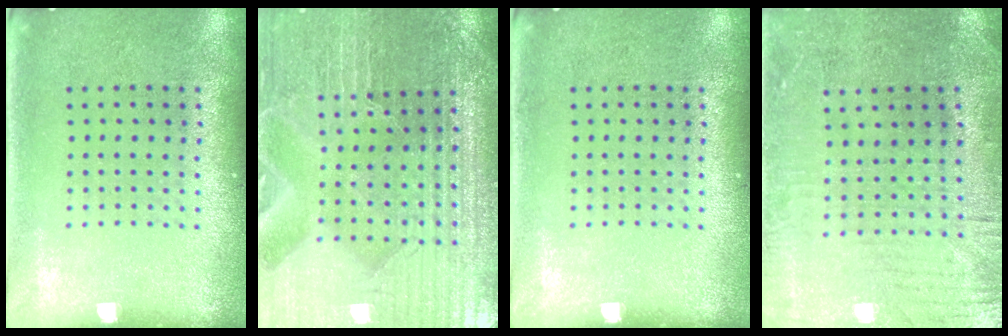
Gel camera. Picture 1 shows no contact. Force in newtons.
{"total": 3.9, "press": 3.8, "slide": 0.7}
{"total": 0.0}
{"total": 0.9, "press": 0.7, "slide": 0.6}